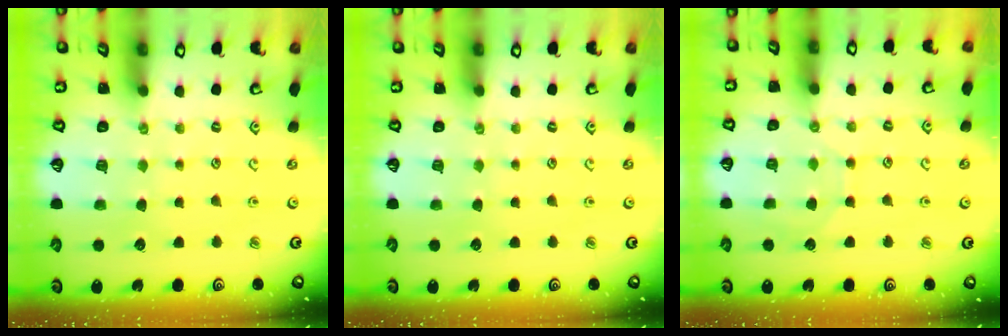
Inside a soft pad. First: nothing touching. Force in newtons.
{"total": 0.0}
{"total": 3.3, "press": 3.2, "slide": 0.4}